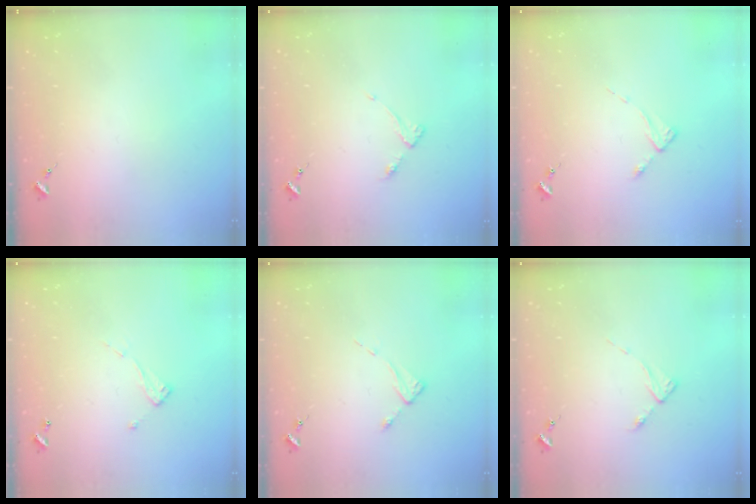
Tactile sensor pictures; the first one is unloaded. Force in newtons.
{"total": 4.0, "press": 3.9, "slide": 0.5}
{"total": 2.6, "press": 2.6, "slide": 0.3}
{"total": 6.9, "press": 6.9, "slide": 0.3}
{"total": 2.6, "press": 2.6, "slide": 0.4}
{"total": 2.7, "press": 2.7, "slide": 0.4}